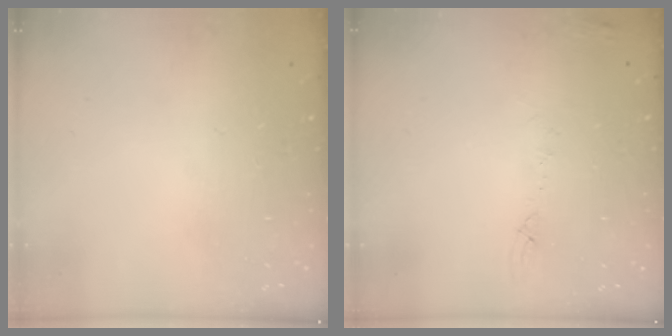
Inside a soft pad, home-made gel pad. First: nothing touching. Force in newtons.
{"total": 5.2, "press": 5.1, "slide": 0.7}